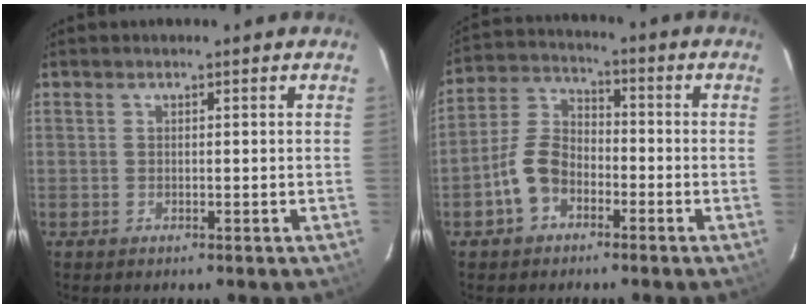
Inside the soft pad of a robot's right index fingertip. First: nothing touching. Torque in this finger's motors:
{"motor_torque": [0.66, -0.04, 0.02, 0.00]}